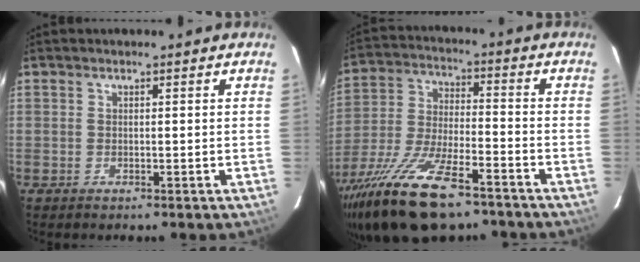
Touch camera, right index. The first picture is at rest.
{"total": 20.7, "force": [-14.3, 6.9, 13.3], "torque": [-0.275, -0.046, -0.253]}